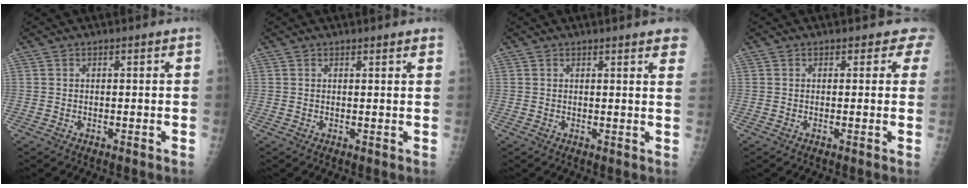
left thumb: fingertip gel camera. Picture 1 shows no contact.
{"total": 2.2, "force": [2.0, 0.4, 0.9], "torque": [-0.004, -0.002, 0.019]}
{"total": 6.6, "force": [5.2, 0.9, 3.9], "torque": [-0.034, -0.010, 0.045]}
{"total": 2.3, "force": [1.8, 1.4, -0.1], "torque": [0.027, -0.009, -0.002]}